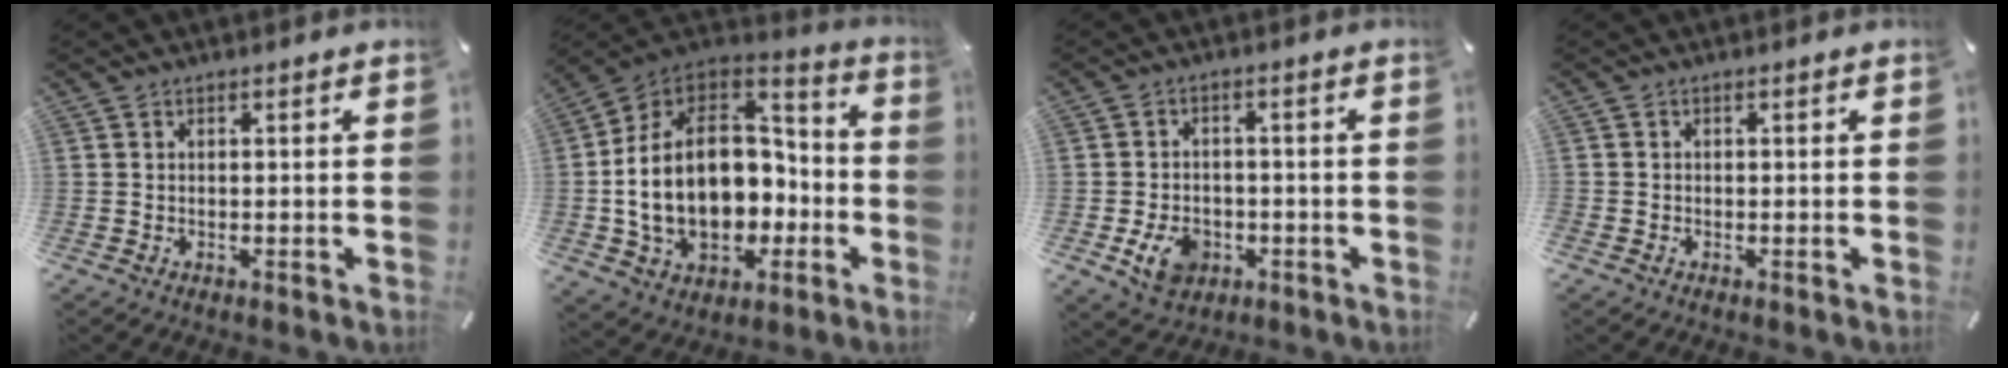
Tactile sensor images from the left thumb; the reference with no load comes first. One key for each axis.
{"total": 23.9, "fx": -3.2, "fy": 17.1, "fz": 16.4, "tx": -0.315, "ty": 0.000, "tz": -0.043}
{"total": 7.0, "fx": -2.4, "fy": 5.6, "fz": 3.5, "tx": -0.074, "ty": 0.009, "tz": -0.042}
{"total": 0.7, "fx": -0.5, "fy": 0.4, "fz": 0.1, "tx": 0.001, "ty": 0.001, "tz": -0.011}